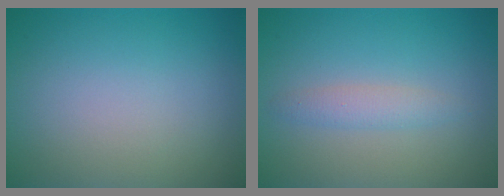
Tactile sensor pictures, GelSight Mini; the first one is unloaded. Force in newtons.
{"total": 1.6, "press": 1.6, "slide": 0.0}